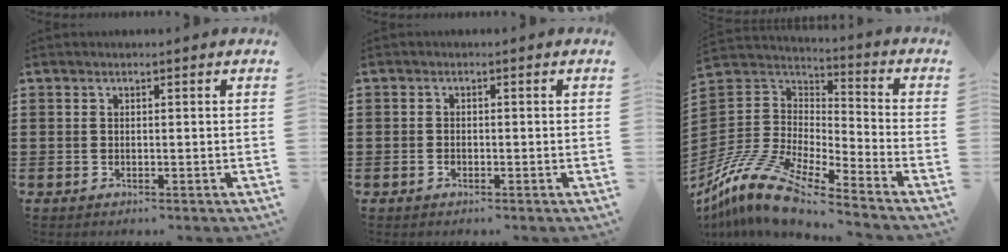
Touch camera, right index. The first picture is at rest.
{"total": 0.7, "force": [-0.4, 0.4, 0.4], "torque": [-0.009, -0.001, -0.007]}
{"total": 12.9, "force": [-10.6, 3.0, 6.7], "torque": [-0.158, 0.019, -0.212]}